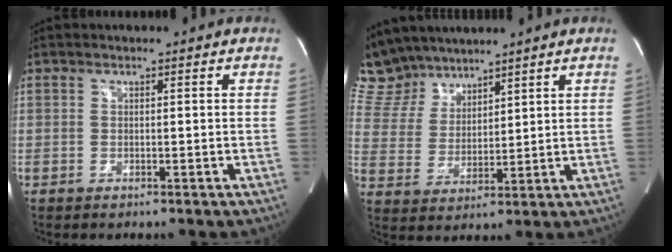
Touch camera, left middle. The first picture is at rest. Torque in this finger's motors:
{"motor_torque": [0.23, -0.44, -0.05, -0.04]}